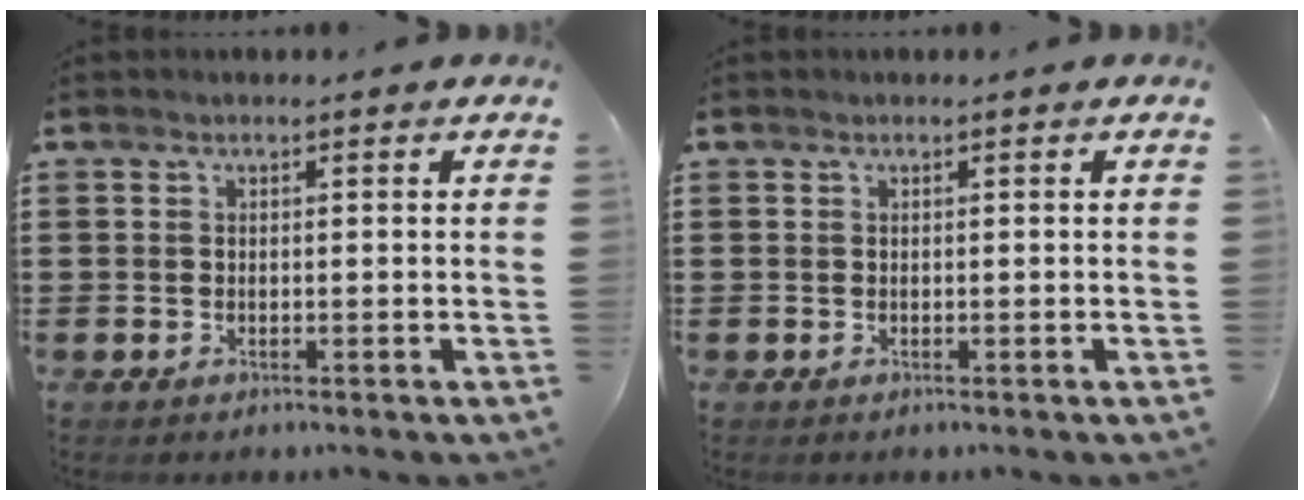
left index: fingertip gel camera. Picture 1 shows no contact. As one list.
[{"total": 0.0}]